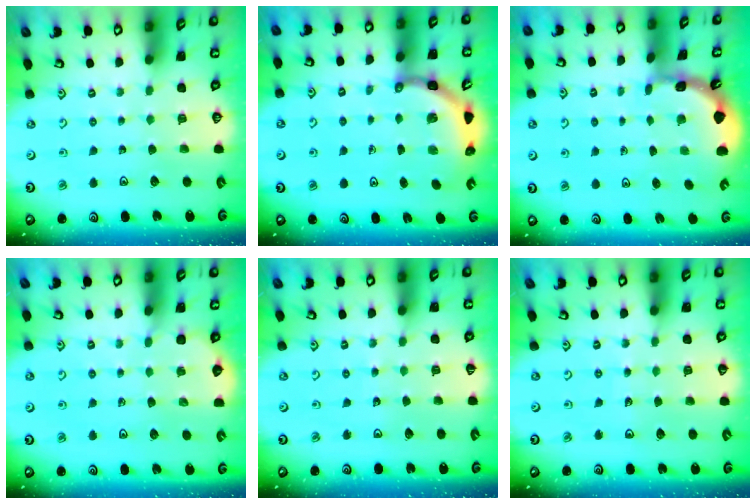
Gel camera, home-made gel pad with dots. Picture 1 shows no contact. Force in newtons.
{"total": 4.0, "press": 3.9, "slide": 0.9}
{"total": 1.6, "press": 1.6, "slide": 0.1}
{"total": 2.3, "press": 2.3, "slide": 0.1}
{"total": 3.6, "press": 3.6, "slide": 0.5}
{"total": 3.6, "press": 3.4, "slide": 1.1}